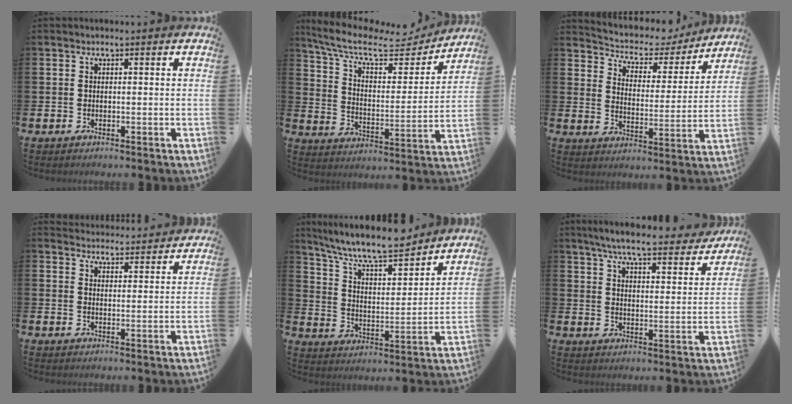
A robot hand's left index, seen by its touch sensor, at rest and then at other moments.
{"total": 10.0, "force": [8.3, 3.3, 4.6], "torque": [-0.116, -0.050, 0.138]}
{"total": 5.6, "force": [5.1, 2.1, 0.7], "torque": [-0.050, -0.038, 0.083]}
{"total": 3.9, "force": [3.9, 0.5, -0.2], "torque": [-0.007, -0.027, 0.070]}
{"total": 9.7, "force": [9.0, 1.4, 3.1], "torque": [-0.088, -0.066, 0.156]}
{"total": 7.1, "force": [6.6, 0.5, 2.5], "torque": [-0.059, -0.044, 0.111]}